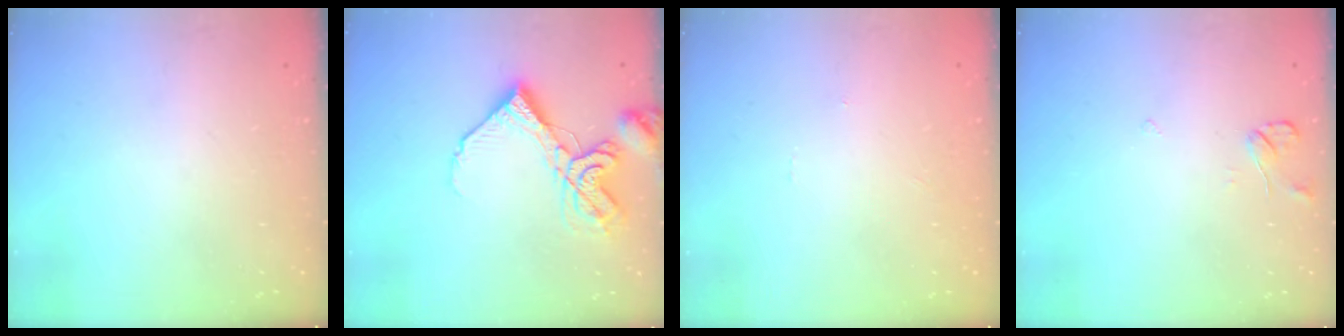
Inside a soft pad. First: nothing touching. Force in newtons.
{"total": 12.1, "press": 12.0, "slide": 1.3}
{"total": 0.0}
{"total": 4.5, "press": 4.5, "slide": 0.6}